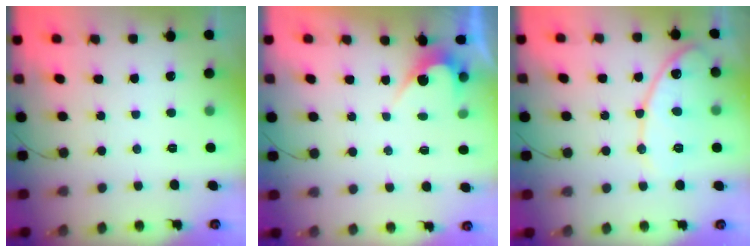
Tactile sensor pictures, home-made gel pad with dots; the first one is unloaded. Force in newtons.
{"total": 3.3, "press": 3.3, "slide": 0.1}
{"total": 13.4, "press": 13.3, "slide": 1.1}